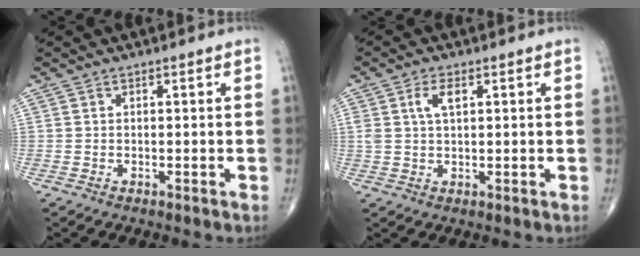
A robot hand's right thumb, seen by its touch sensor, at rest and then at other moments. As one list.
[{"total": 4.0, "force": [1.4, 1.9, 3.2], "torque": [-0.062, 0.003, 0.030]}]